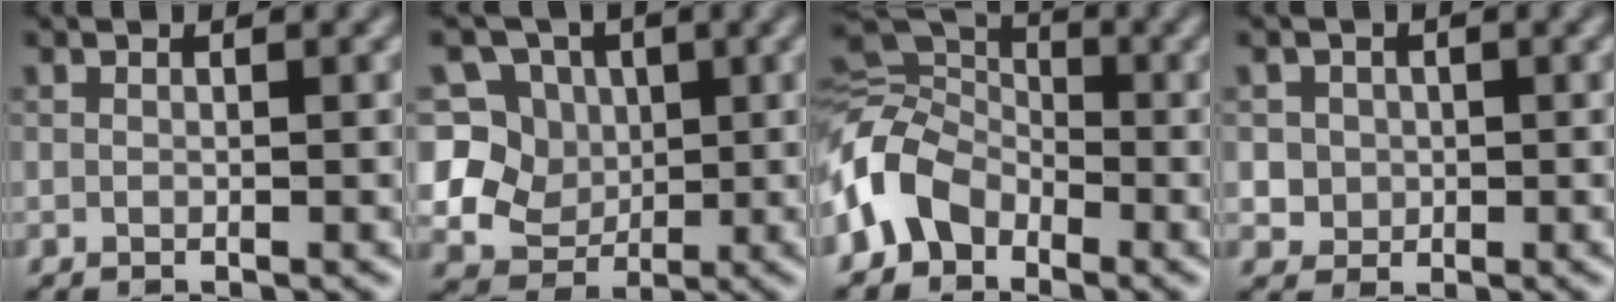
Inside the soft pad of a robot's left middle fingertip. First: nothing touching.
{"total": 8.0, "force": [1.6, 7.2, 3.1], "torque": [-0.047, 0.022, -0.002]}
{"total": 6.6, "force": [-2.7, 4.8, 3.6], "torque": [-0.074, 0.007, -0.077]}
{"total": 2.4, "force": [0.4, 2.3, 0.7], "torque": [-0.003, -0.001, 0.015]}